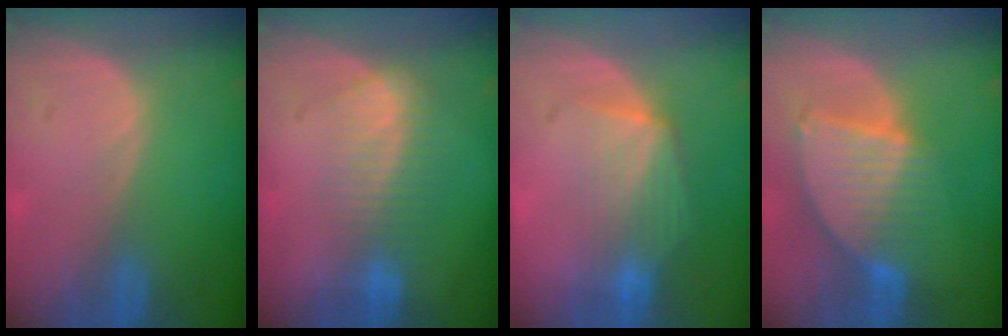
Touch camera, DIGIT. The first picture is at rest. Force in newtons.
{"total": 7.4, "press": 6.3, "slide": 3.8}
{"total": 7.0, "press": 6.5, "slide": 2.5}
{"total": 8.5, "press": 7.5, "slide": 4.1}